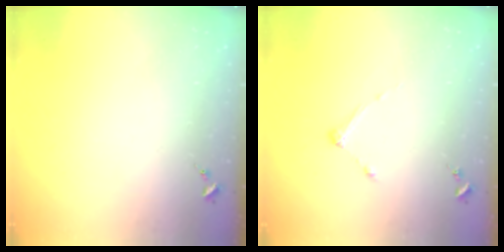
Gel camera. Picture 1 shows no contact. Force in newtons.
{"total": 4.9, "press": 4.9, "slide": 0.7}